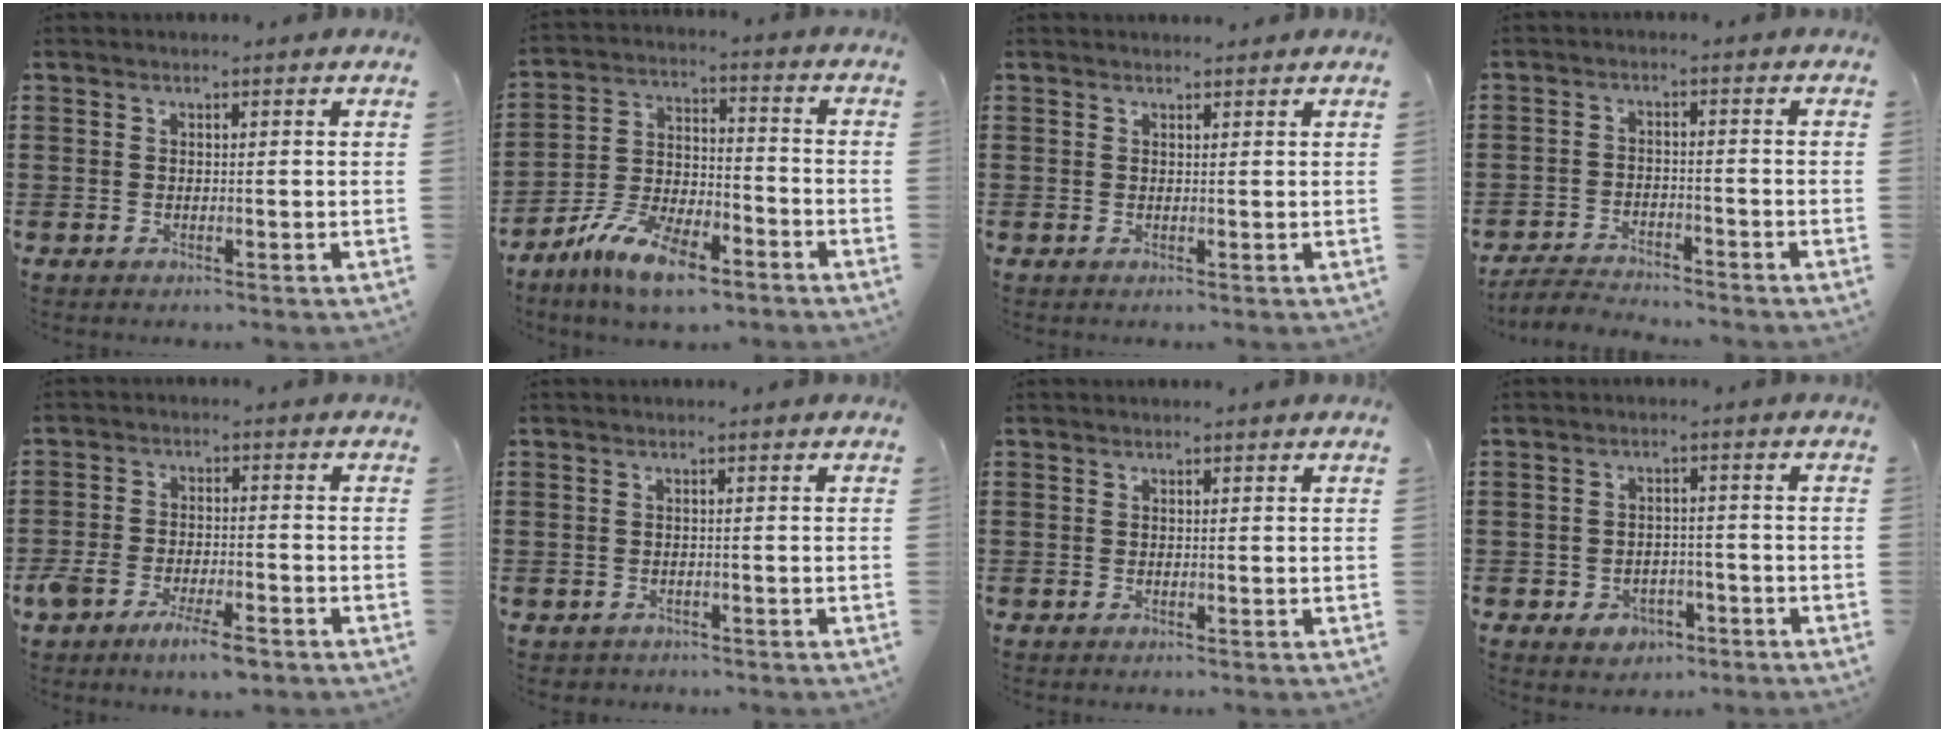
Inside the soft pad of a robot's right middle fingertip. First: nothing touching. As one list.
[{"total": 10.7, "force": [-8.1, 3.3, 6.2], "torque": [-0.135, 0.019, -0.159]}, {"total": 0.7, "force": [0.7, 0.2, 0.0], "torque": [0.006, -0.003, 0.012]}, {"total": 3.4, "force": [-3.3, 0.5, 0.2], "torque": [-0.015, 0.003, -0.075]}, {"total": 5.8, "force": [-4.1, 1.7, 3.7], "torque": [-0.086, -0.001, -0.081]}, {"total": 0.9, "force": [-0.7, 0.5, -0.2], "torque": [0.000, 0.005, -0.018]}, {"total": 0.0}, {"total": 3.1, "force": [-2.2, 2.0, 0.7], "torque": [-0.020, 0.004, -0.047]}]